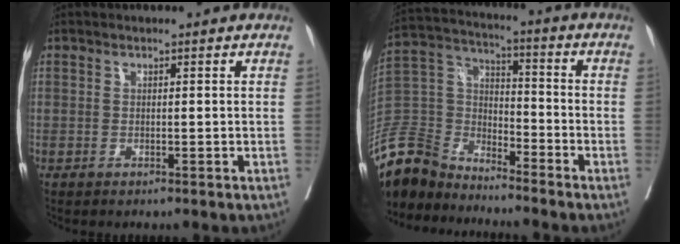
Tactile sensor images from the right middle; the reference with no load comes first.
{"total": 13.2, "force": [-12.1, 4.0, 3.1], "torque": [-0.070, 0.016, -0.240]}